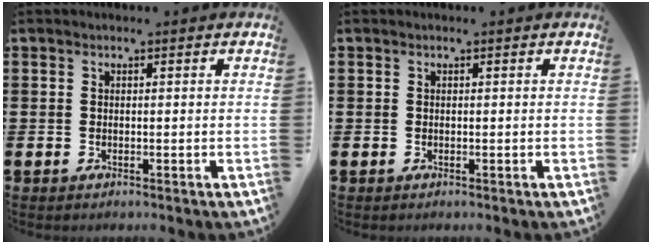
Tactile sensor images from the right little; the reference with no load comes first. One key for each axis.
{"total": 0.0}